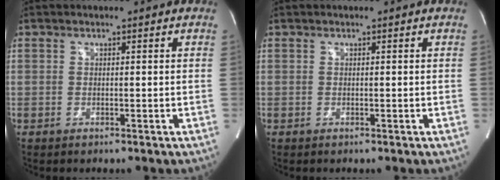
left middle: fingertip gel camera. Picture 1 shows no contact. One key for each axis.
{"total": 0.0}